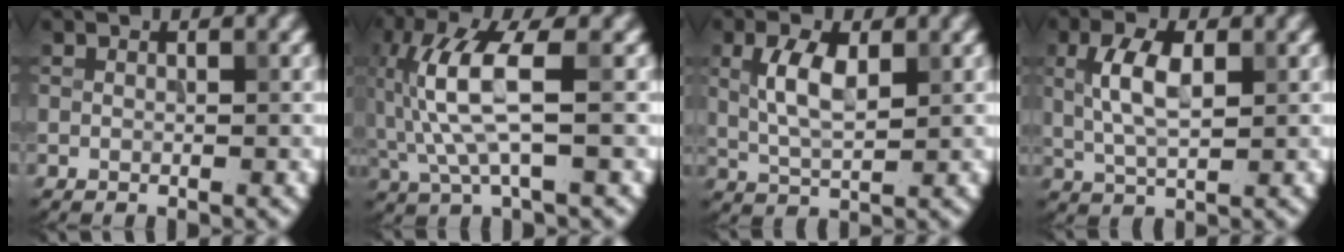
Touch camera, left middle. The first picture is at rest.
{"total": 6.6, "force": [0.3, 1.8, 6.3], "torque": [-0.152, 0.007, 0.007]}
{"total": 4.1, "force": [1.0, 1.9, 3.5], "torque": [-0.079, 0.003, 0.020]}
{"total": 4.5, "force": [0.8, 2.0, 3.9], "torque": [-0.087, 0.004, 0.016]}